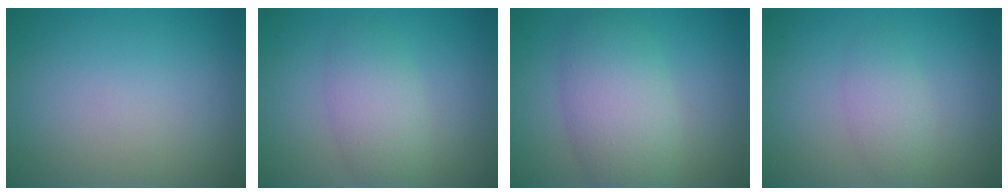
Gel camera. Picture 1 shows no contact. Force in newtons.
{"total": 3.4, "press": 3.4, "slide": 0.2}
{"total": 6.1, "press": 6.1, "slide": 0.3}
{"total": 2.2, "press": 2.2, "slide": 0.1}